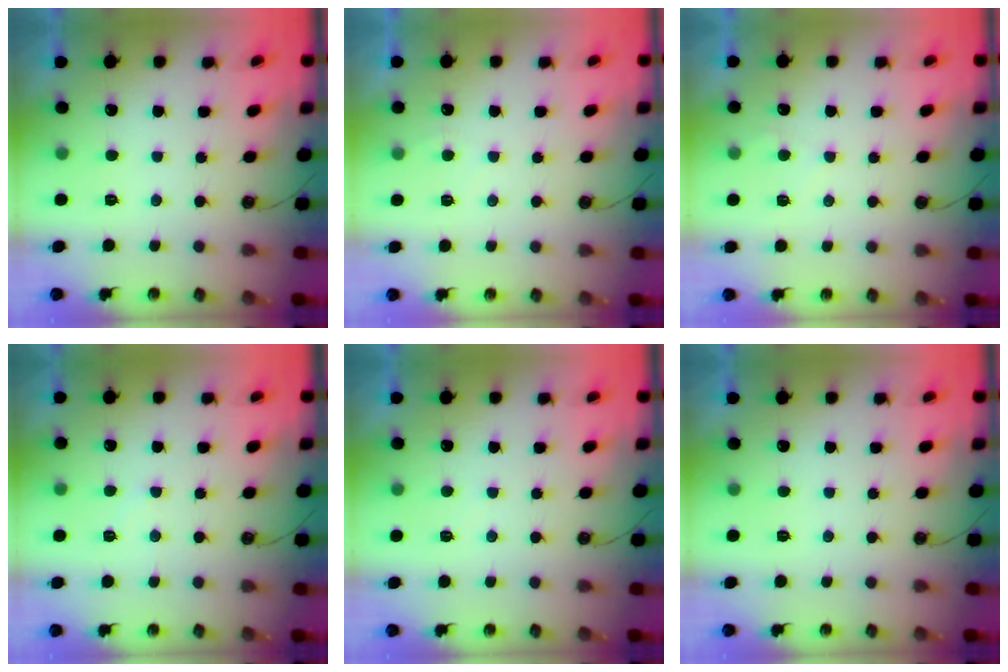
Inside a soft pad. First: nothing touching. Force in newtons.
{"total": 3.9, "press": 3.8, "slide": 0.5}
{"total": 4.6, "press": 4.5, "slide": 0.6}
{"total": 5.1, "press": 5.0, "slide": 0.9}
{"total": 3.1, "press": 3.1, "slide": 0.5}
{"total": 0.0}